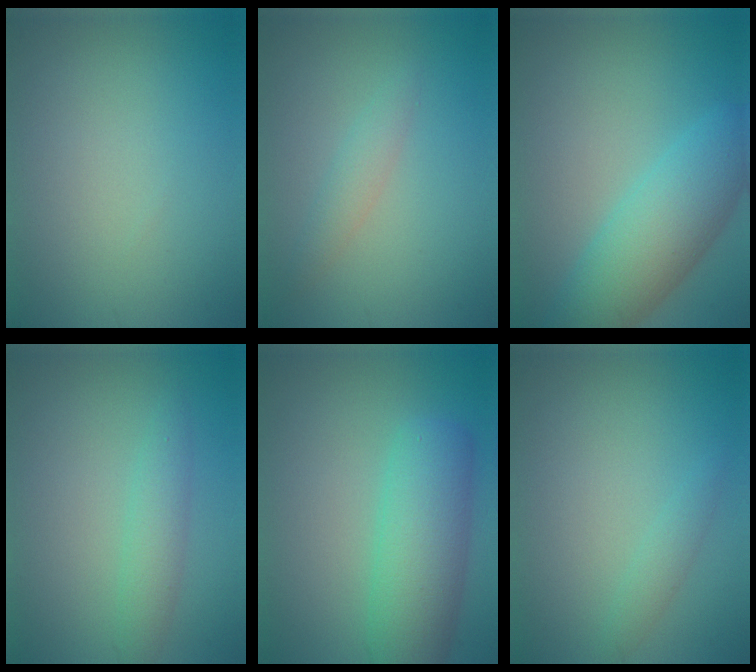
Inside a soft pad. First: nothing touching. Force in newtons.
{"total": 1.6, "press": 1.6, "slide": 0.1}
{"total": 7.3, "press": 7.3, "slide": 0.0}
{"total": 2.3, "press": 2.3, "slide": 0.1}
{"total": 7.0, "press": 7.0, "slide": 0.1}
{"total": 1.3, "press": 1.3, "slide": 0.0}